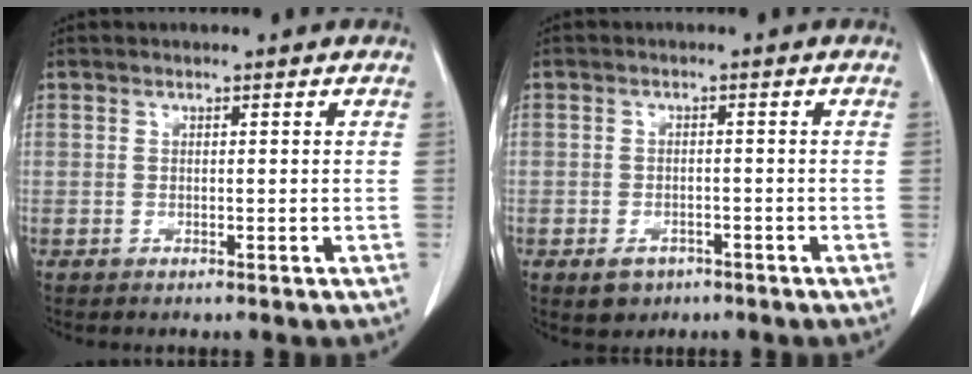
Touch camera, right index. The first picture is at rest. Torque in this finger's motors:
{"motor_torque": [0.33, -0.20, -0.04, 0.01]}